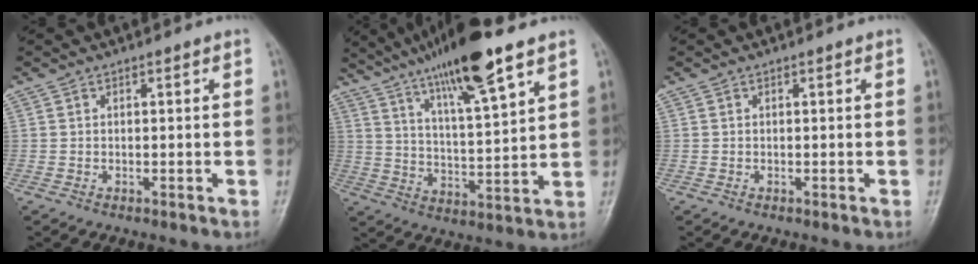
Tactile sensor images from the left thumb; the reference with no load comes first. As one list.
[{"total": 16.8, "force": [11.1, 2.4, 12.3], "torque": [-0.201, -0.047, 0.194]}, {"total": 0.0}]